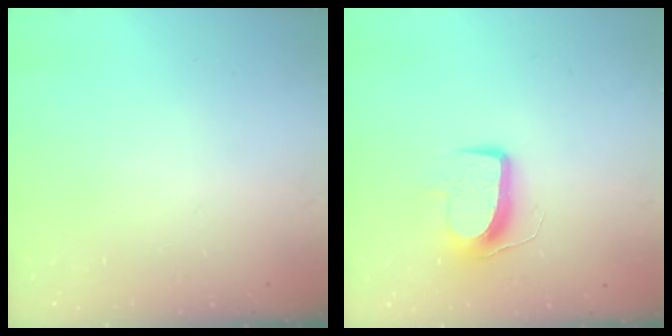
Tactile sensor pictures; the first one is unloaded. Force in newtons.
{"total": 11.0, "press": 11.0, "slide": 0.9}